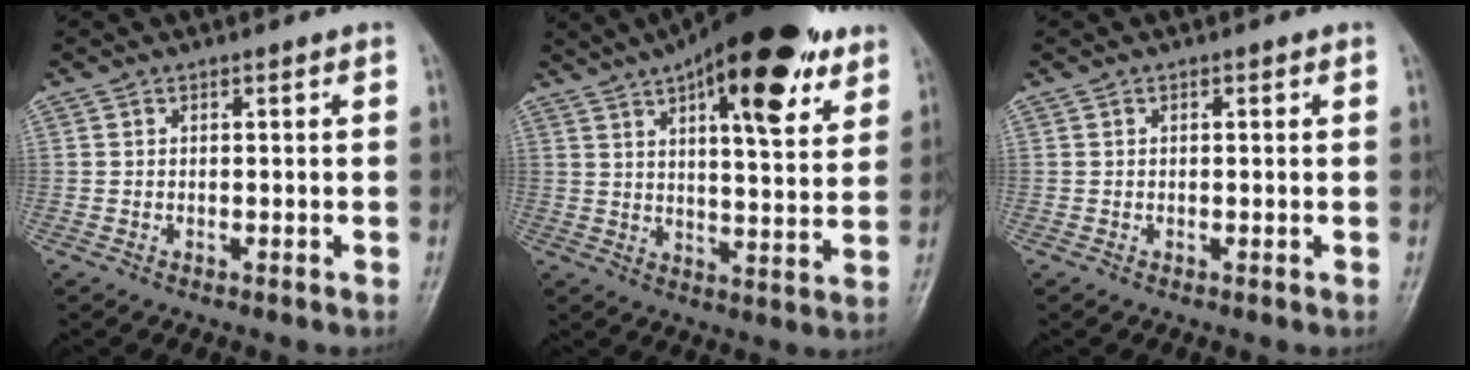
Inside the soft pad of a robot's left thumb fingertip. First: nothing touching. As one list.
[{"total": 21.9, "force": [12.3, 7.6, 16.4], "torque": [-0.216, -0.024, 0.180]}, {"total": 0.5, "force": [0.1, 0.4, 0.4], "torque": [0.001, 0.004, -0.001]}]